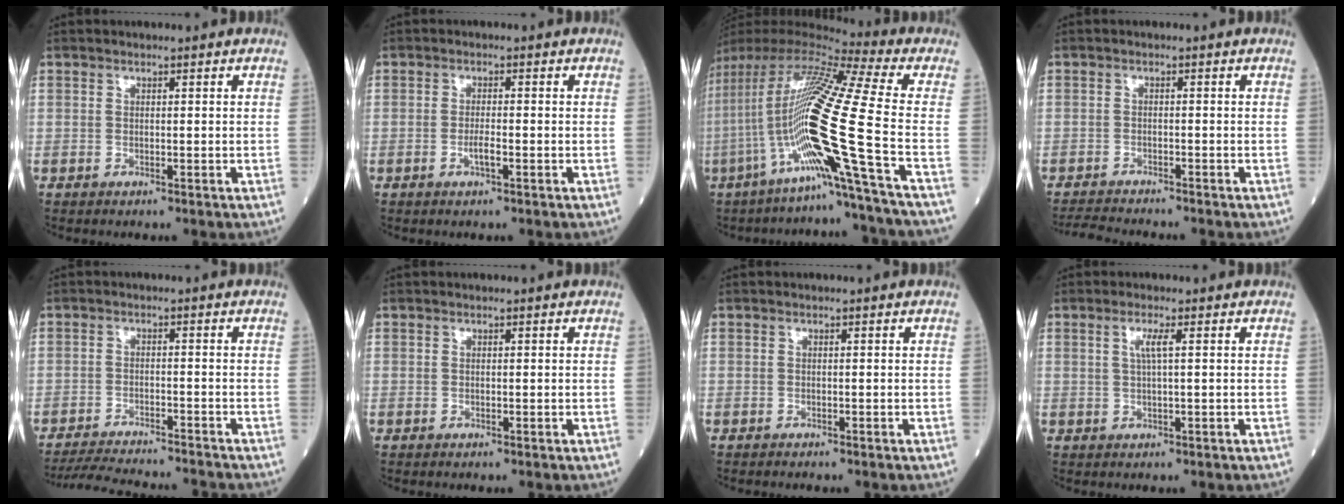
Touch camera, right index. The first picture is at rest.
{"total": 2.1, "force": [-0.8, 0.2, 1.9], "torque": [-0.035, -0.001, -0.015]}
{"total": 22.5, "force": [-7.8, -2.4, 20.9], "torque": [-0.420, -0.021, -0.159]}
{"total": 4.1, "force": [-4.0, -0.1, 0.8], "torque": [-0.013, -0.021, -0.068]}
{"total": 11.8, "force": [-11.3, 0.9, 3.5], "torque": [-0.054, -0.008, -0.163]}
{"total": 0.0}
{"total": 0.6, "force": [-0.5, 0.1, 0.2], "torque": [-0.006, -0.002, -0.010]}
{"total": 2.2, "force": [0.6, -0.2, 2.1], "torque": [-0.046, 0.002, 0.010]}